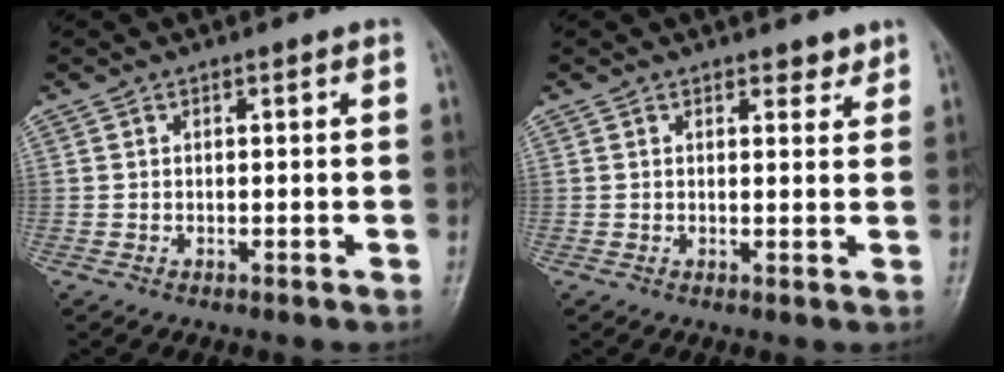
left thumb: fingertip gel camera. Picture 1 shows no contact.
{"total": 2.2, "force": [1.8, 1.1, 0.8], "torque": [0.006, -0.011, 0.020]}